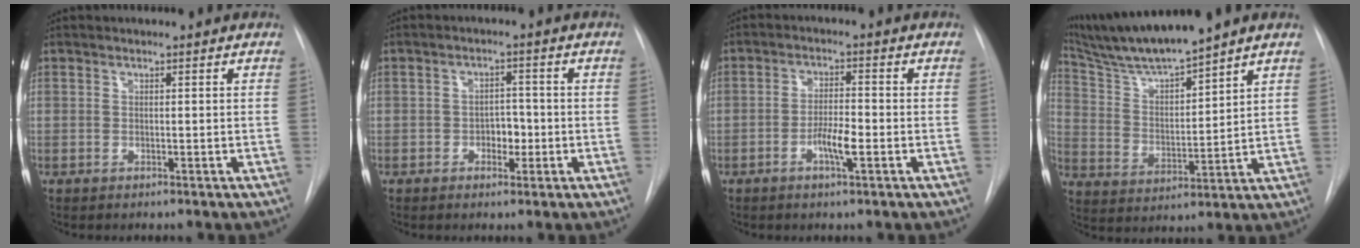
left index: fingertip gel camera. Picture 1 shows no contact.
{"total": 3.2, "force": [-1.0, 2.0, 2.2], "torque": [-0.024, 0.007, -0.014]}
{"total": 4.2, "force": [-1.7, 0.6, 3.9], "torque": [-0.071, 0.000, -0.032]}
{"total": 11.6, "force": [10.5, -0.9, 4.9], "torque": [-0.100, 0.004, 0.202]}